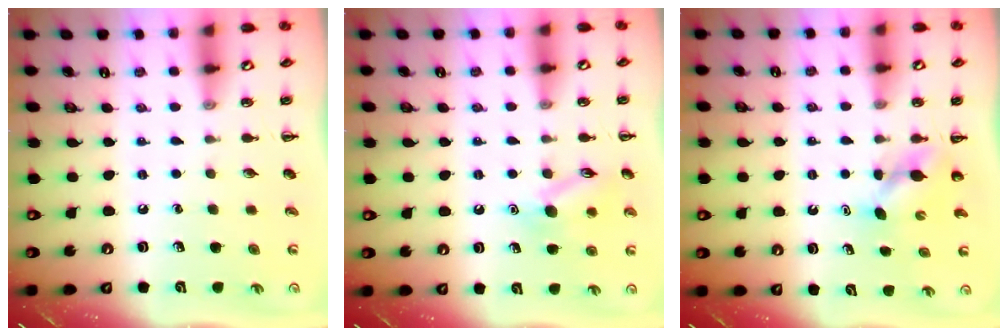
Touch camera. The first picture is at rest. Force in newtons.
{"total": 10.8, "press": 10.7, "slide": 0.6}
{"total": 4.0, "press": 3.8, "slide": 1.0}